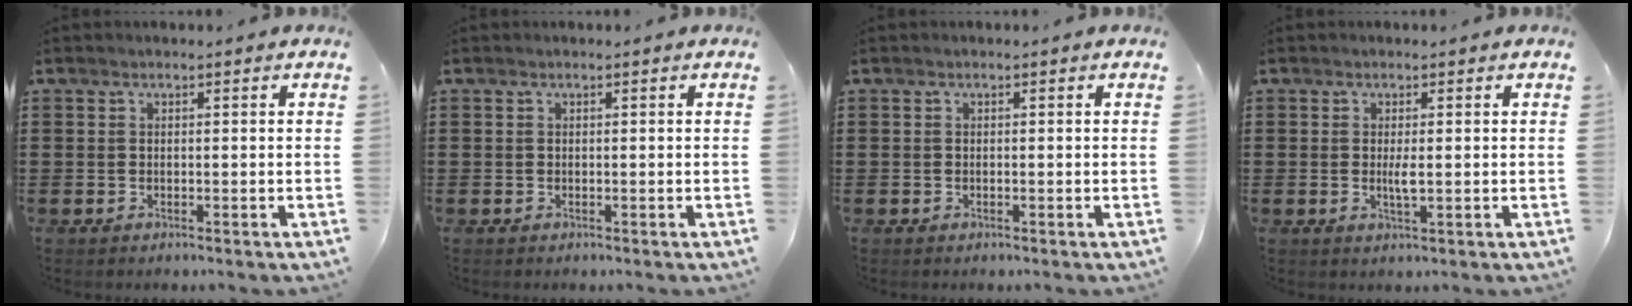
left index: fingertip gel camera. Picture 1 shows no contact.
{"total": 0.0}
{"total": 0.0}
{"total": 2.3, "force": [0.1, 0.3, 2.3], "torque": [-0.042, -0.005, 0.001]}